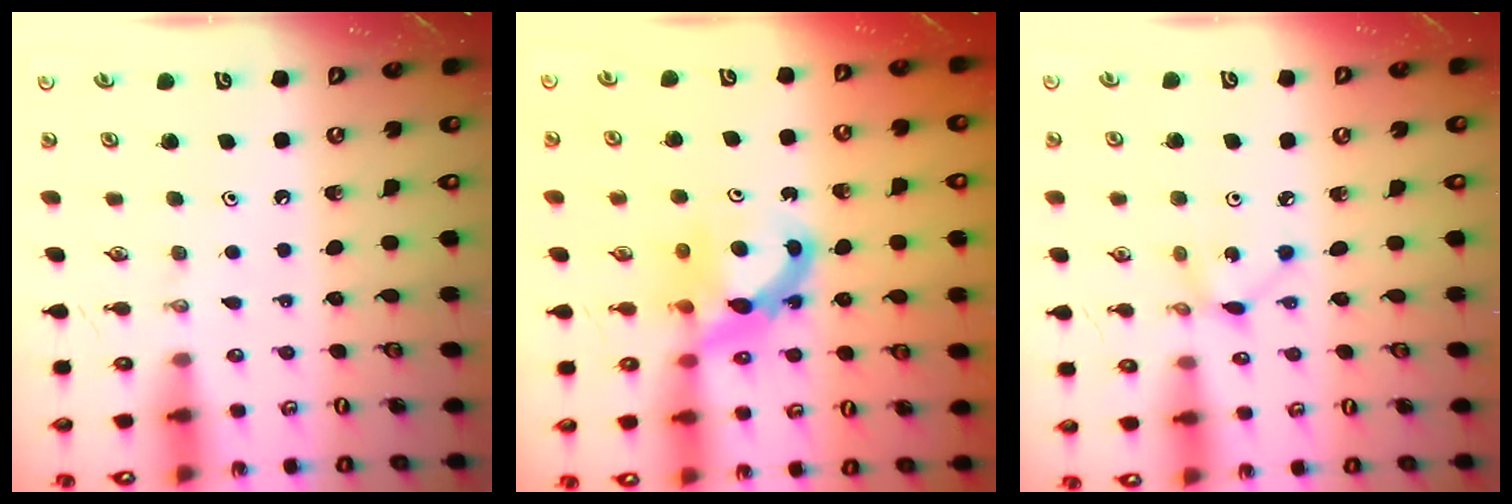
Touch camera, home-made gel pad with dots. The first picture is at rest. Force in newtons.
{"total": 7.4, "press": 7.3, "slide": 0.6}
{"total": 2.1, "press": 2.1, "slide": 0.1}